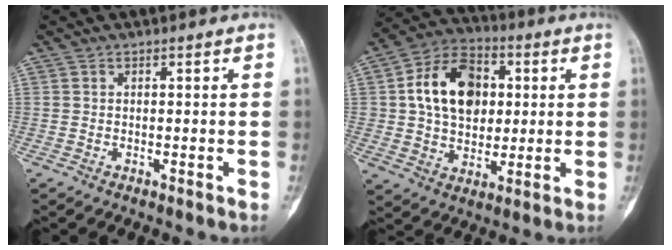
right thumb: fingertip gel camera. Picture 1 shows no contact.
{"total": 15.8, "force": [2.7, 11.6, 10.5], "torque": [-0.140, 0.010, 0.043]}